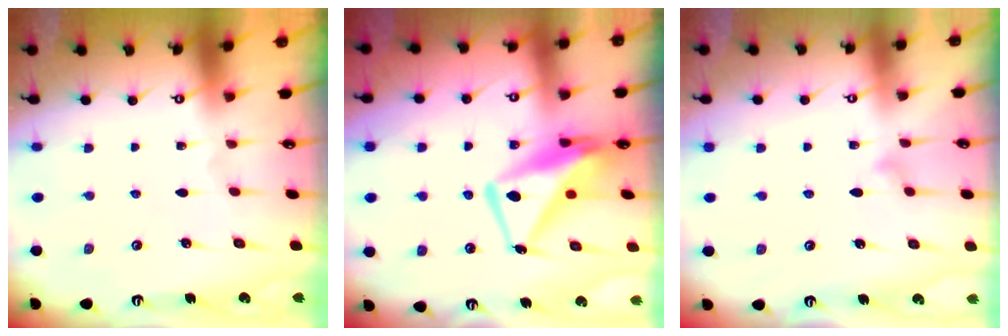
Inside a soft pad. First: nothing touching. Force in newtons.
{"total": 11.7, "press": 11.7, "slide": 1.0}
{"total": 7.9, "press": 7.9, "slide": 0.3}